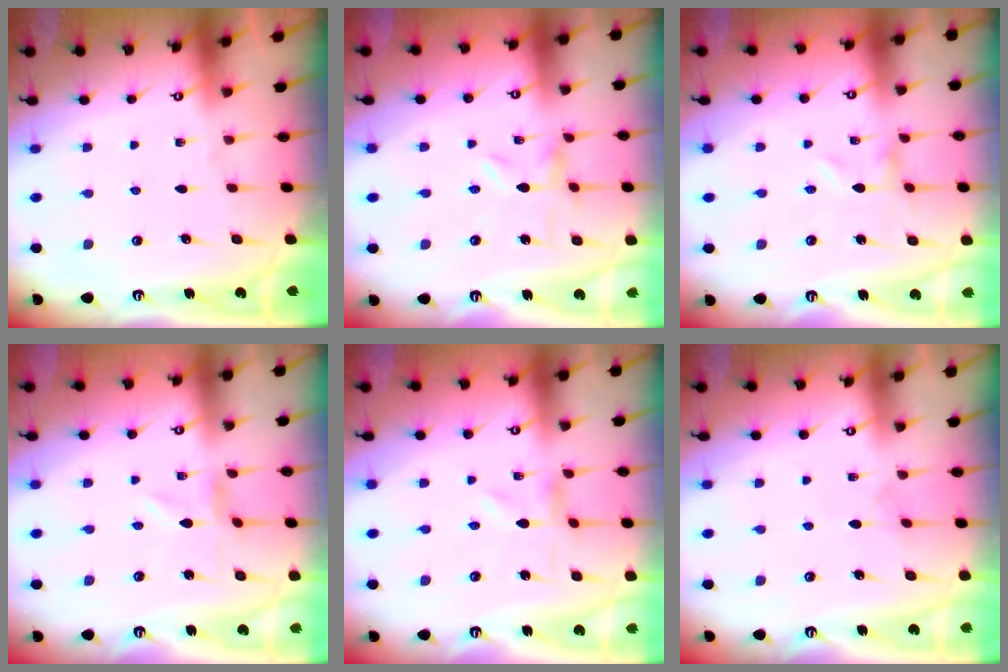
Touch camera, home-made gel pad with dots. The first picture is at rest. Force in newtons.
{"total": 0.0}
{"total": 0.0}
{"total": 0.8, "press": 0.8, "slide": 0.2}
{"total": 0.0}
{"total": 2.0, "press": 2.0, "slide": 0.2}